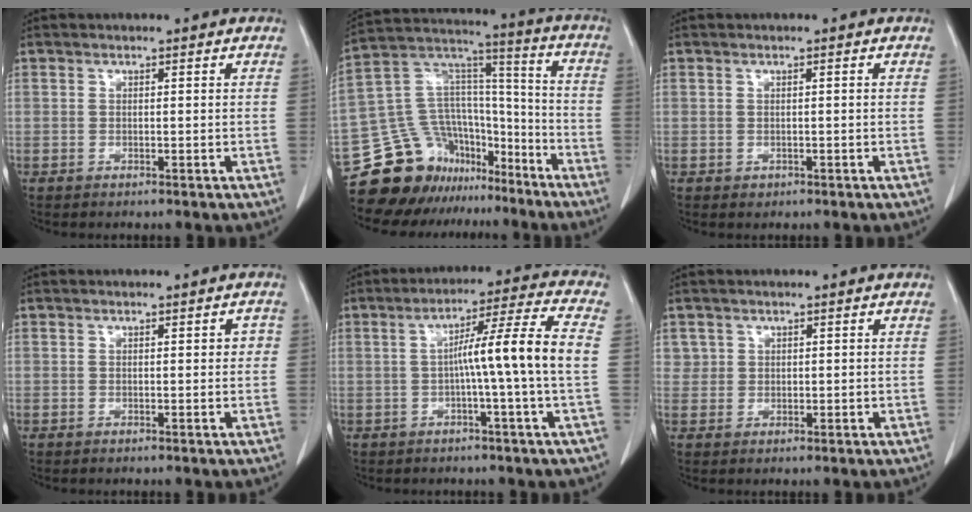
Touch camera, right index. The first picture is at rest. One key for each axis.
{"total": 17.9, "fx": -14.0, "fy": 9.8, "fz": 5.1, "tx": -0.089, "ty": 0.085, "tz": -0.240}
{"total": 0.6, "fx": -0.1, "fy": 0.5, "fz": 0.3, "tx": -0.004, "ty": 0.001, "tz": 0.001}
{"total": 1.5, "fx": 0.2, "fy": 0.7, "fz": 1.3, "tx": -0.010, "ty": 0.006, "tz": 0.002}
{"total": 10.4, "fx": -0.6, "fy": -1.9, "fz": 10.2, "tx": -0.164, "ty": 0.015, "tz": -0.008}
{"total": 2.0, "fx": 1.1, "fy": 1.7, "fz": -0.1, "tx": 0.020, "ty": 0.000, "tz": 0.016}